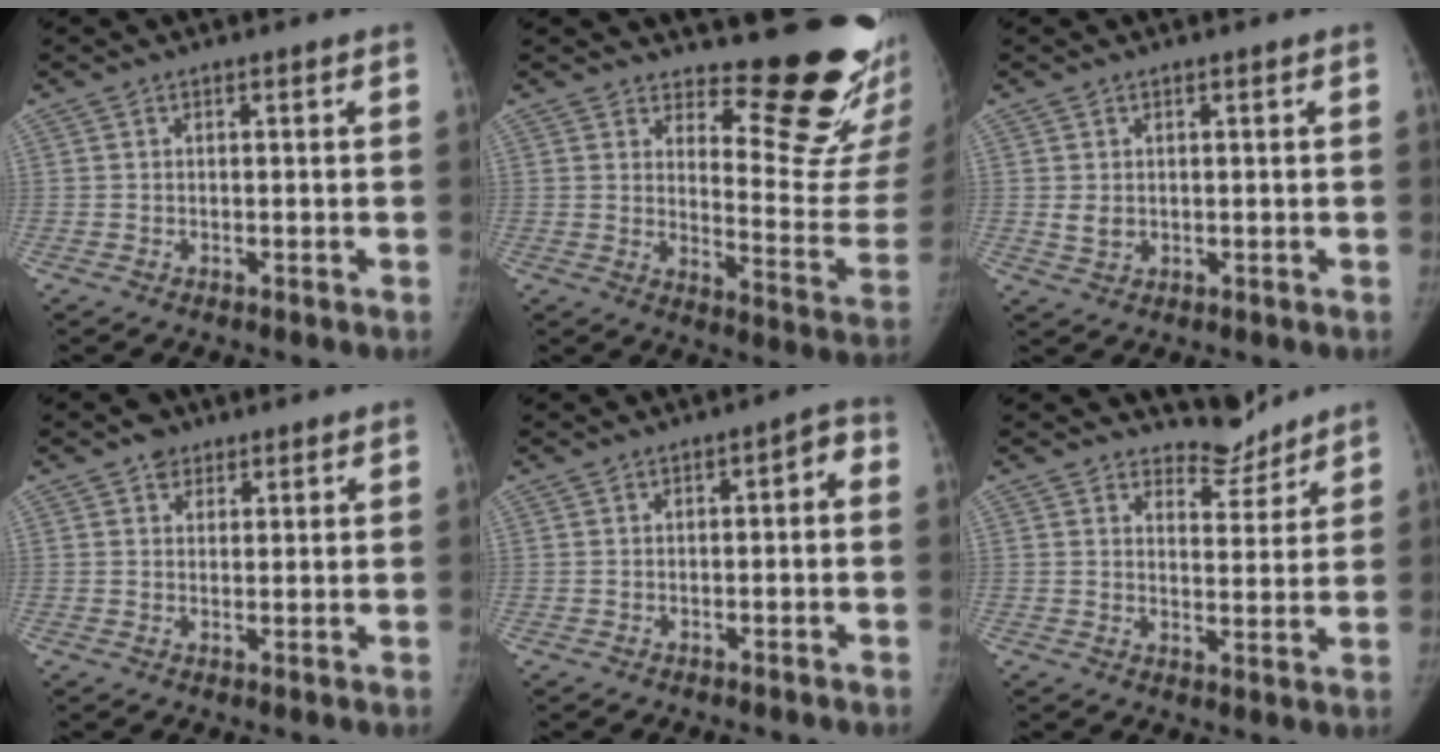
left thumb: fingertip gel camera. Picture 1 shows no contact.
{"total": 19.2, "force": [15.6, 5.2, 9.9], "torque": [-0.083, -0.171, 0.197]}
{"total": 2.3, "force": [0.4, 1.8, 1.4], "torque": [-0.017, -0.006, 0.014]}
{"total": 3.3, "force": [2.1, 2.4, 0.8], "torque": [0.010, -0.009, 0.028]}
{"total": 2.9, "force": [-0.8, 1.5, 2.4], "torque": [-0.020, 0.031, -0.017]}
{"total": 5.5, "force": [5.1, 1.9, 0.0], "torque": [0.027, -0.052, 0.081]}